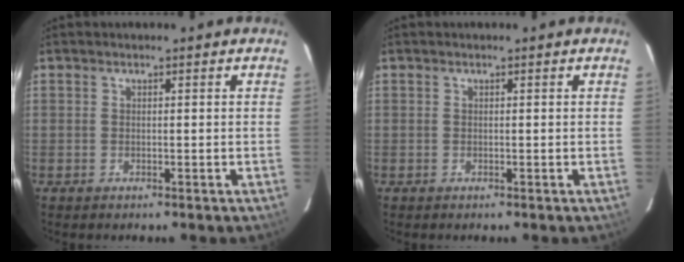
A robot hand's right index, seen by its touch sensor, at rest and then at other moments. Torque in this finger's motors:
{"motor_torque": [0.00, 0.00, 0.00, 0.00]}